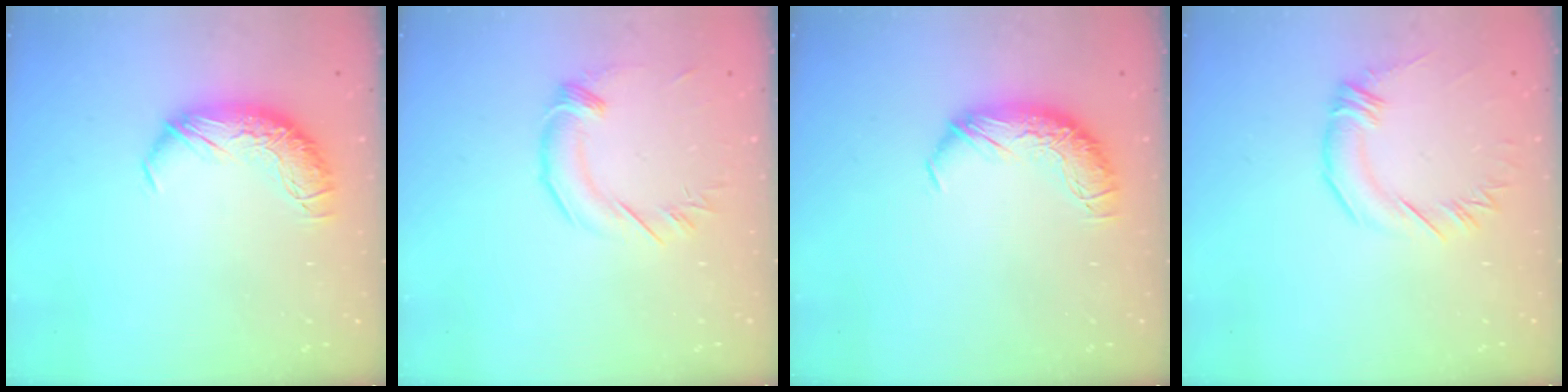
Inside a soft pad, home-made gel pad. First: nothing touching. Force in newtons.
{"total": 1.6, "press": 1.6, "slide": 0.3}
{"total": 0.0}
{"total": 1.1, "press": 0.9, "slide": 0.6}